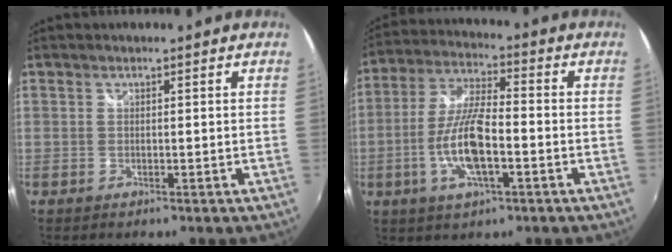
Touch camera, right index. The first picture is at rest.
{"total": 11.8, "force": [-3.6, 3.4, 10.7], "torque": [-0.223, -0.002, -0.069]}